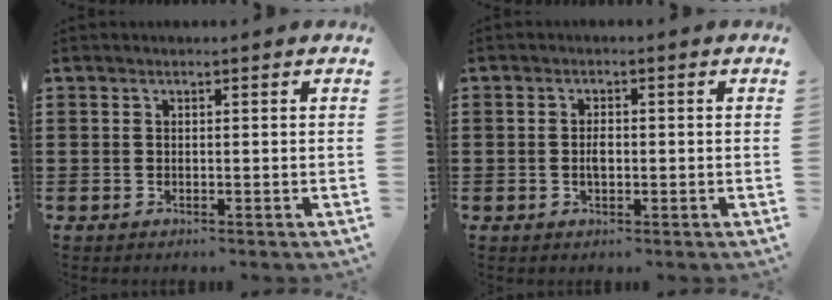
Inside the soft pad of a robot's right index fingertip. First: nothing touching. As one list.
[{"total": 2.0, "force": [-0.2, 0.9, 1.8], "torque": [-0.035, 0.001, -0.004]}]